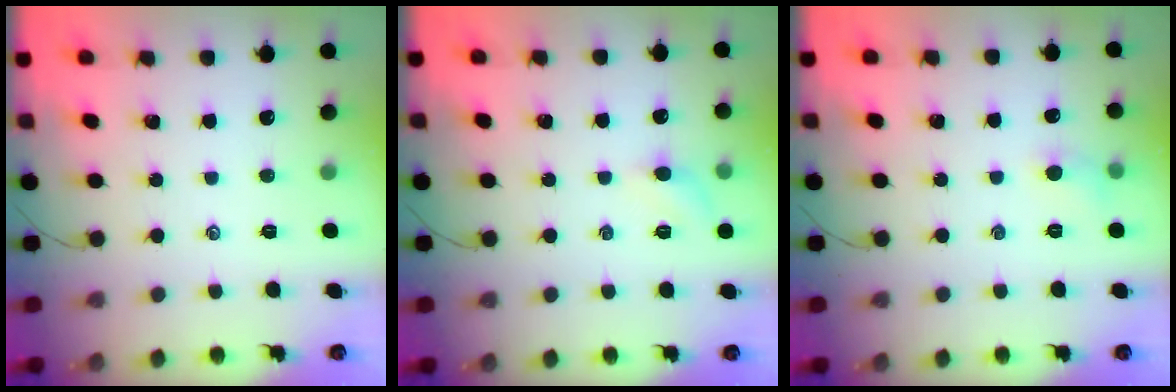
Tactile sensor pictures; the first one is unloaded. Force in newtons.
{"total": 5.1, "press": 4.9, "slide": 1.4}
{"total": 4.9, "press": 4.6, "slide": 1.7}